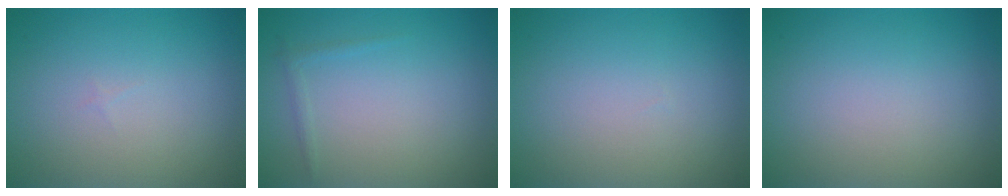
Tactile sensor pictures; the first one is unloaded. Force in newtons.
{"total": 0.7, "press": 0.7, "slide": 0.0}
{"total": 0.0}
{"total": 0.0}